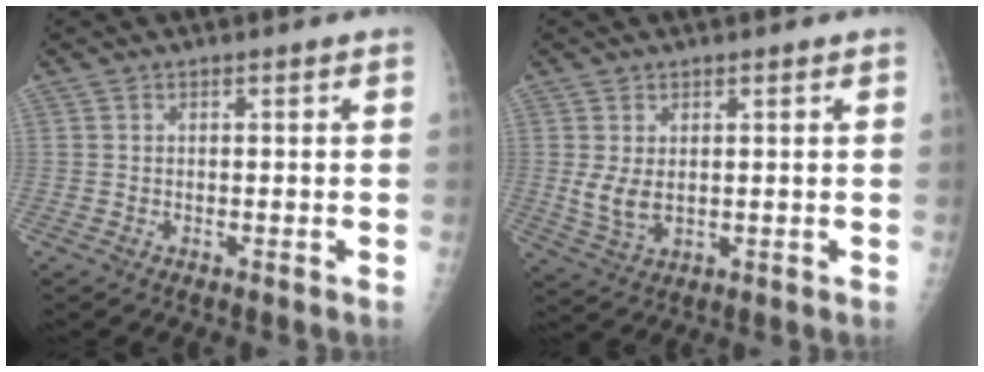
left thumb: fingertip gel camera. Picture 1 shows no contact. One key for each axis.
{"total": 4.5, "fx": 0.7, "fy": 2.7, "fz": 3.5, "tx": -0.066, "ty": -0.013, "tz": 0.022}